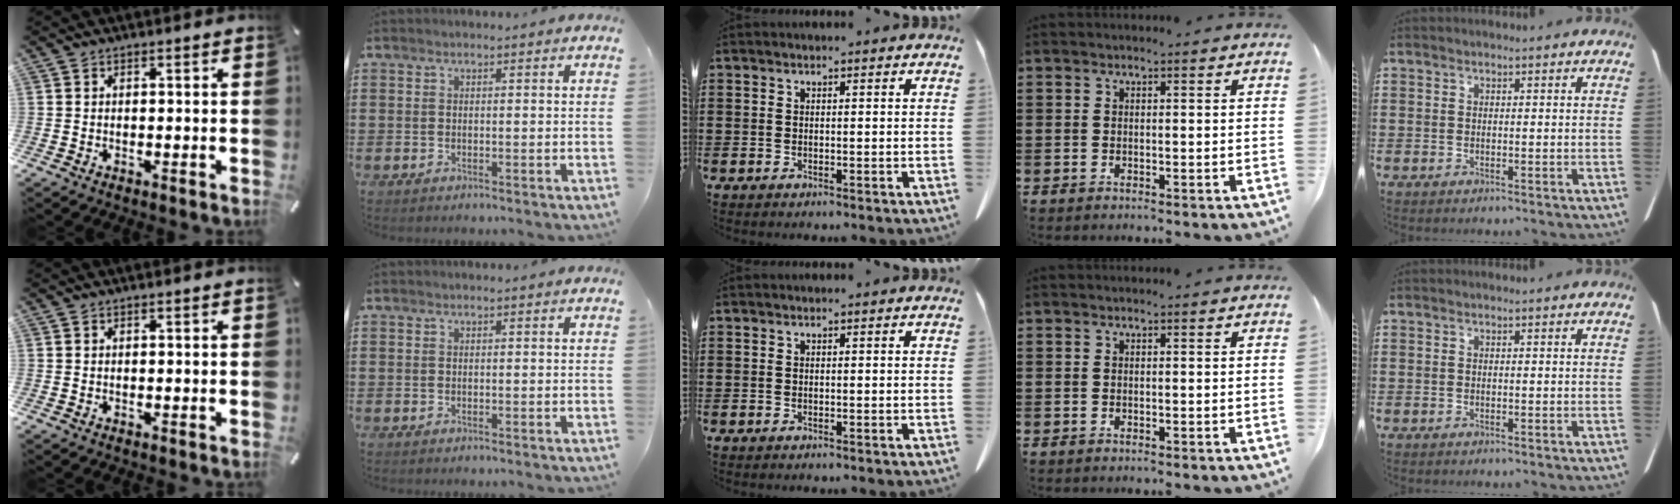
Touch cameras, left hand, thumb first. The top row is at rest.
{}